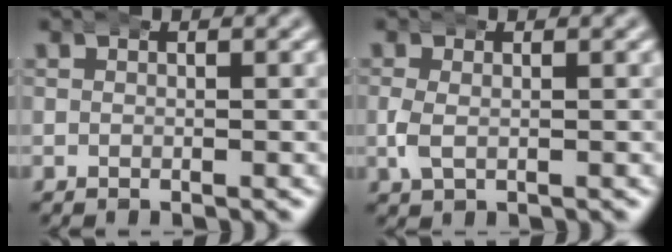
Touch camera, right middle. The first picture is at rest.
{"total": 1.8, "force": [-0.2, 1.2, 1.3], "torque": [-0.034, 0.001, -0.006]}